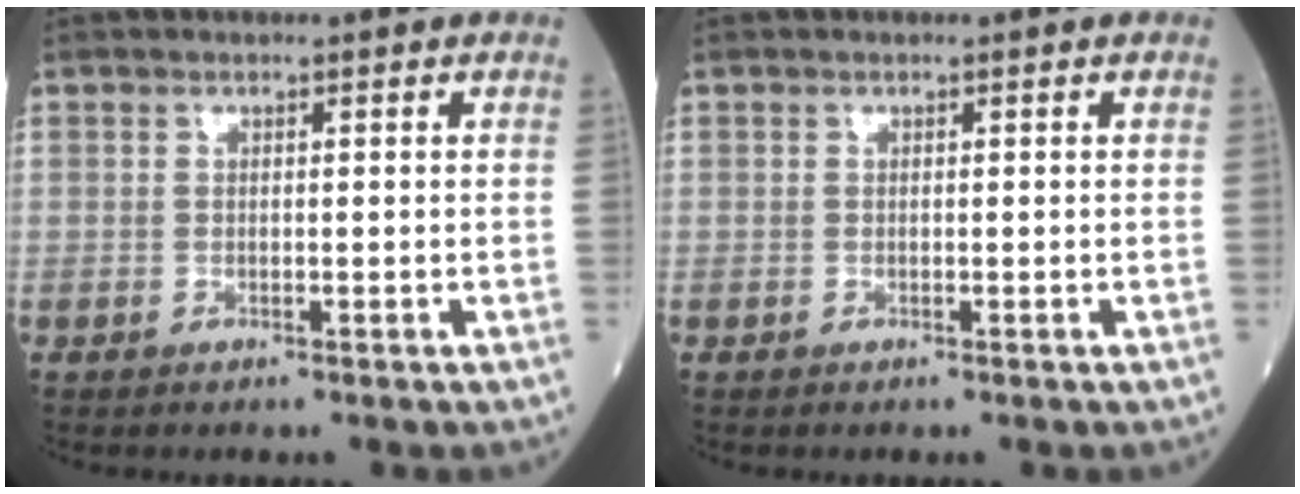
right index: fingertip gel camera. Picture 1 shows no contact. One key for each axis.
{"total": 0.0}